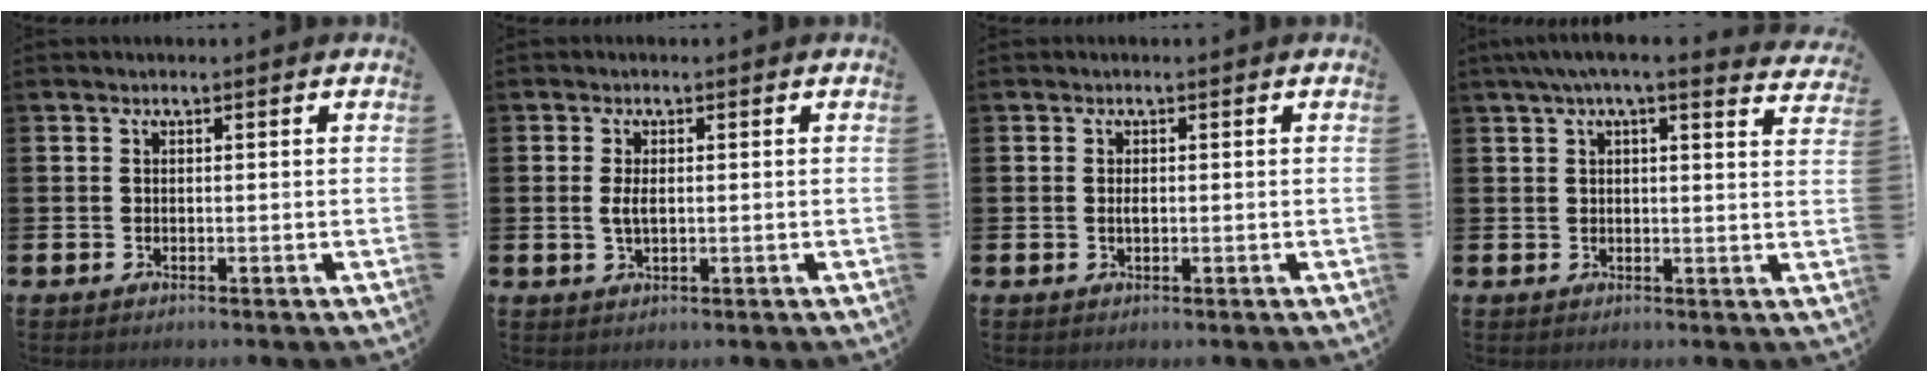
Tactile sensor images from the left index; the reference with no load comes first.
{"total": 2.0, "force": [0.2, 0.9, 1.8], "torque": [-0.033, 0.004, 0.002]}
{"total": 0.7, "force": [0.1, 0.3, 0.6], "torque": [-0.018, 0.002, 0.004]}
{"total": 4.4, "force": [3.9, 0.1, 2.1], "torque": [-0.040, -0.016, 0.066]}